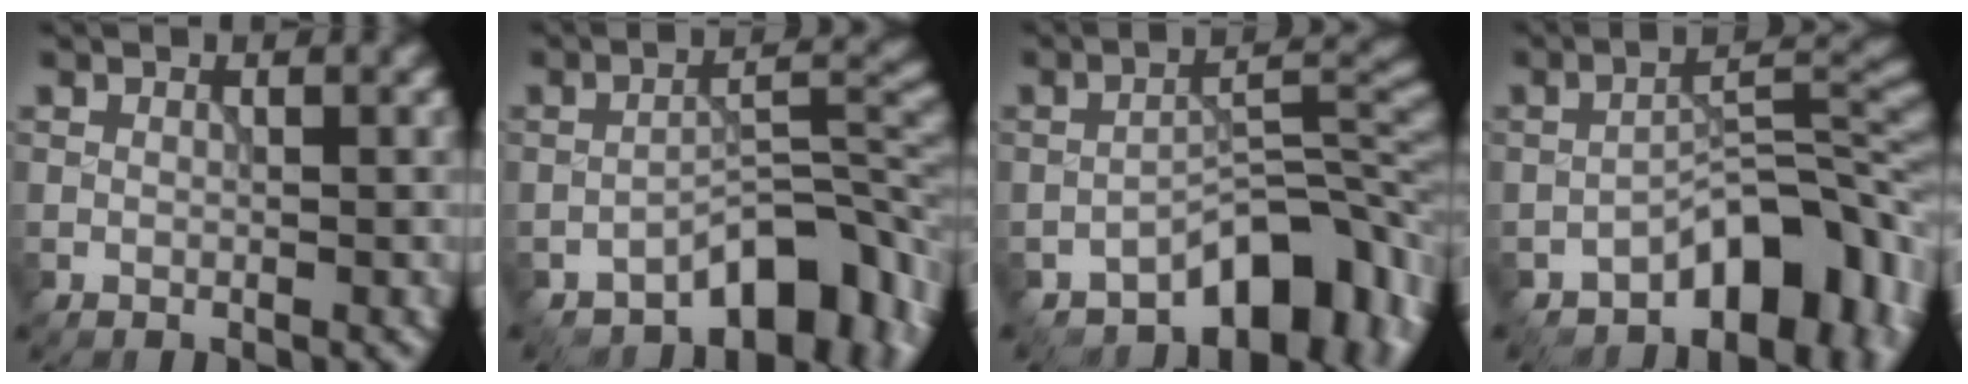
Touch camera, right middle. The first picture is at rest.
{"total": 7.8, "force": [-5.0, 3.1, 5.0], "torque": [-0.053, 0.009, -0.085]}
{"total": 8.6, "force": [-5.4, 3.9, 5.5], "torque": [-0.057, 0.006, -0.093]}
{"total": 8.8, "force": [-5.2, 4.0, 6.0], "torque": [-0.059, 0.011, -0.091]}